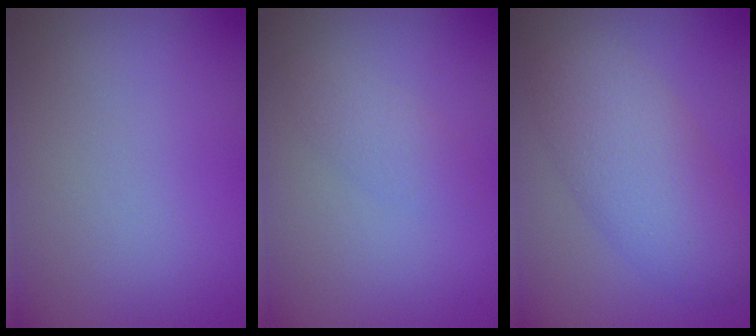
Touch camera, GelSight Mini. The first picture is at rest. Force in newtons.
{"total": 1.5, "press": 1.5, "slide": 0.0}
{"total": 5.9, "press": 5.9, "slide": 0.1}